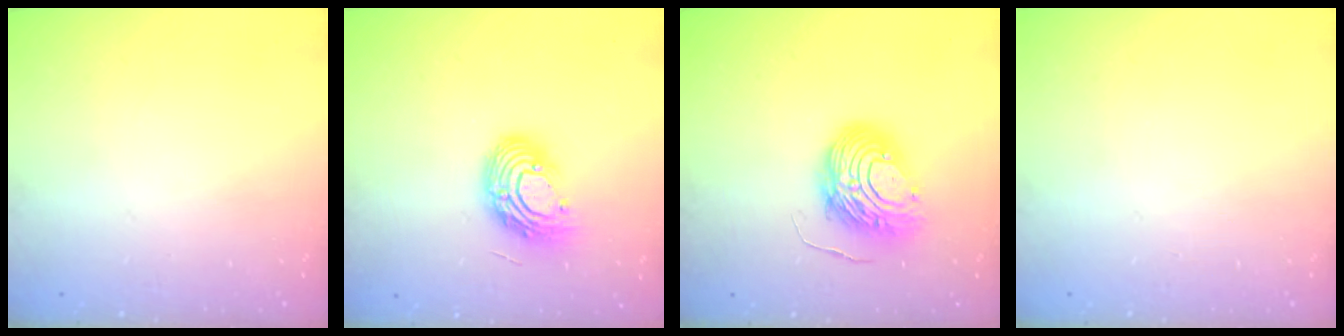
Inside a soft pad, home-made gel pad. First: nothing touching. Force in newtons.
{"total": 12.1, "press": 12.0, "slide": 1.0}
{"total": 10.4, "press": 10.3, "slide": 1.1}
{"total": 0.0}